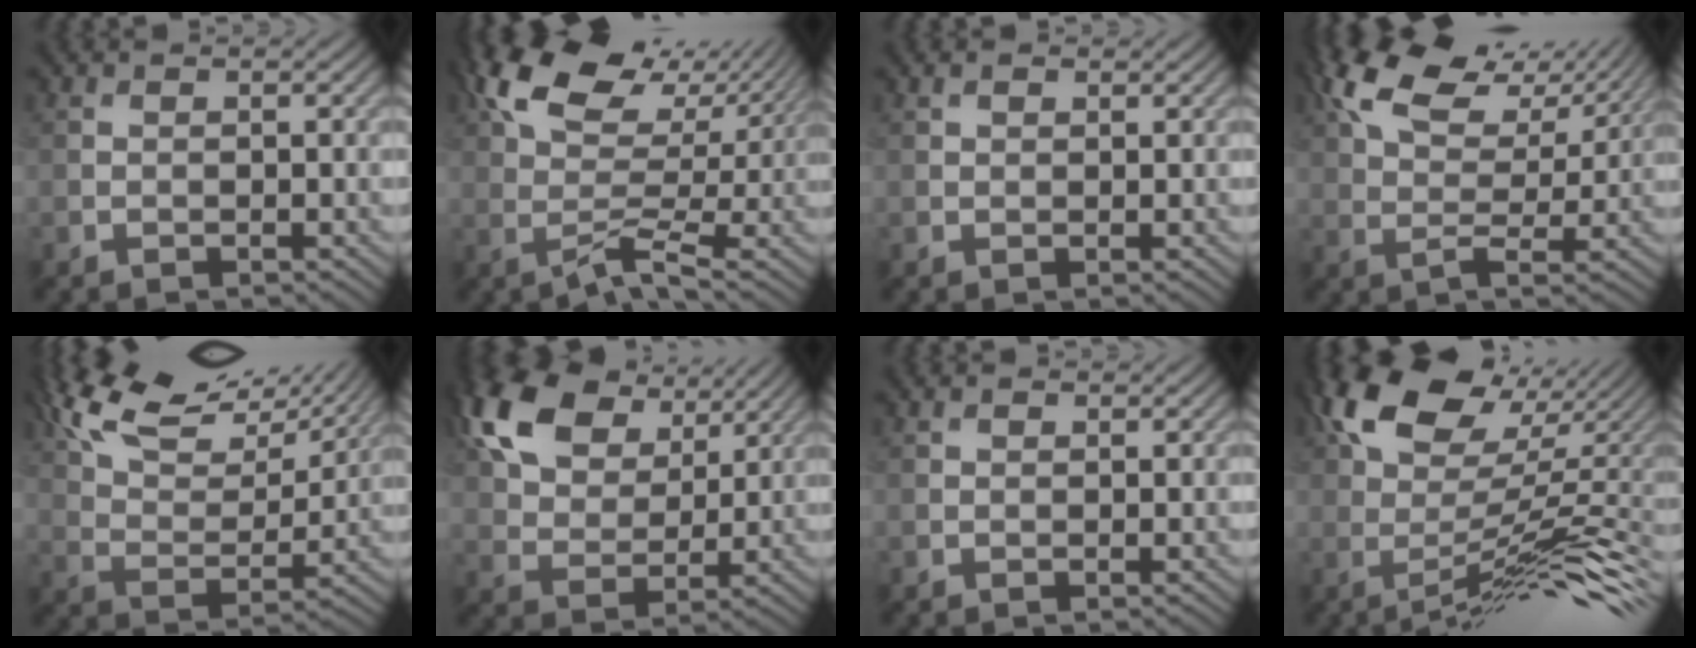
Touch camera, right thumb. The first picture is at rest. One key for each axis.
{"total": 12.3, "fx": 5.2, "fy": 5.4, "fz": 9.7, "tx": -0.169, "ty": 0.008, "tz": 0.088}
{"total": 1.4, "fx": 1.0, "fy": 0.7, "fz": 0.5, "tx": -0.012, "ty": 0.000, "tz": 0.022}
{"total": 12.0, "fx": 7.0, "fy": 5.1, "fz": 8.4, "tx": -0.172, "ty": 0.014, "tz": 0.121}
{"total": 13.9, "fx": 10.1, "fy": 5.1, "fz": 8.2, "tx": -0.168, "ty": 0.012, "tz": 0.177}
{"total": 13.0, "fx": 7.2, "fy": 8.0, "fz": 7.3, "tx": -0.165, "ty": 0.025, "tz": 0.134}
{"total": 1.0, "fx": 0.8, "fy": 0.5, "fz": 0.4, "tx": -0.008, "ty": 0.000, "tz": 0.017}
{"total": 15.3, "fx": 2.5, "fy": 6.8, "fz": 13.4, "tx": -0.205, "ty": 0.024, "tz": 0.053}